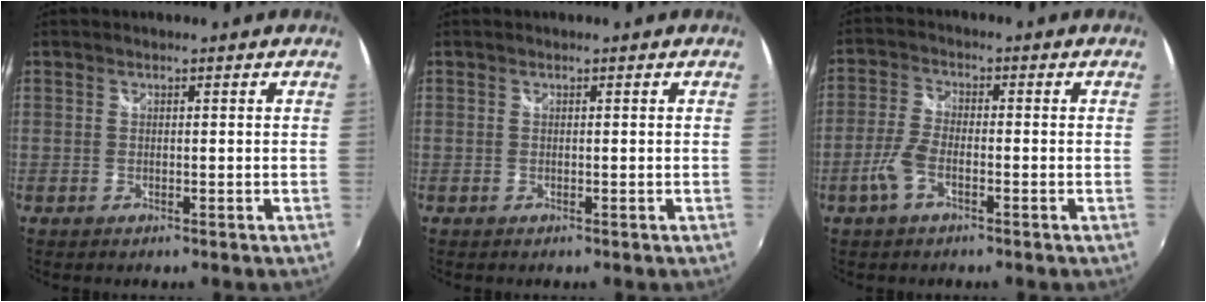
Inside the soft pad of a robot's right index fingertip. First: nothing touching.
{"total": 0.0}
{"total": 5.5, "force": [-2.5, 2.2, 4.3], "torque": [-0.105, 0.002, -0.052]}